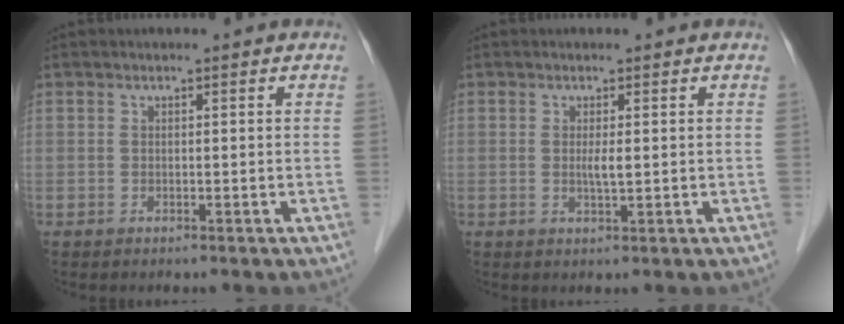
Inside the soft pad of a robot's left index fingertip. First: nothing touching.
{"total": 1.5, "force": [0.3, 0.0, 1.5], "torque": [-0.034, -0.003, 0.006]}